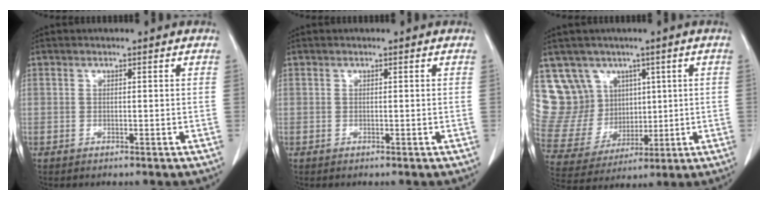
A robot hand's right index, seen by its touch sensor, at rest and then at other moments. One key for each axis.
{"total": 0.0}
{"total": 12.2, "fx": 6.2, "fy": 10.3, "fz": 2.2, "tx": -0.066, "ty": 0.053, "tz": 0.149}